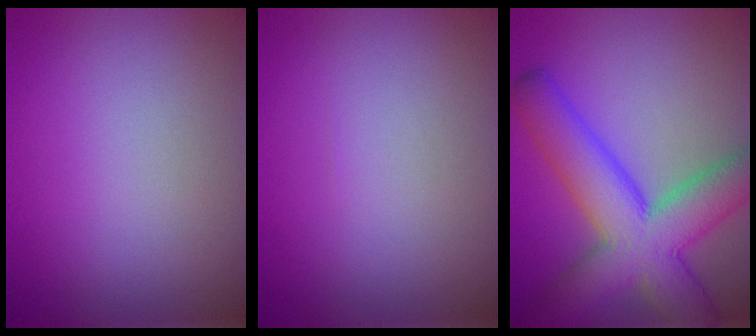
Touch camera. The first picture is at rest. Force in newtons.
{"total": 0.0}
{"total": 9.5, "press": 9.5, "slide": 0.4}